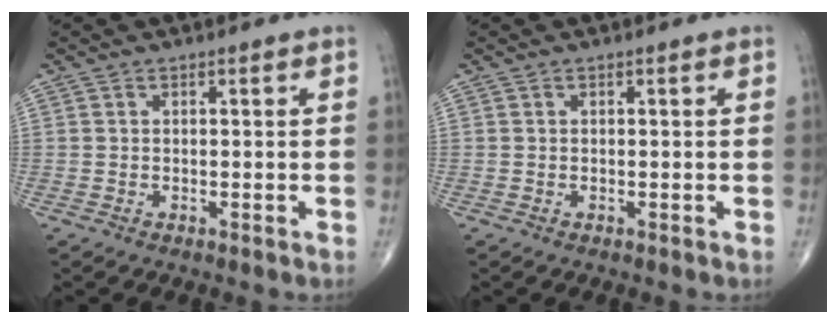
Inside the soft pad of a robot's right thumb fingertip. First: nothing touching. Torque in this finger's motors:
{"motor_torque": [0.00, -0.01, 0.05, 0.02, 0.01]}